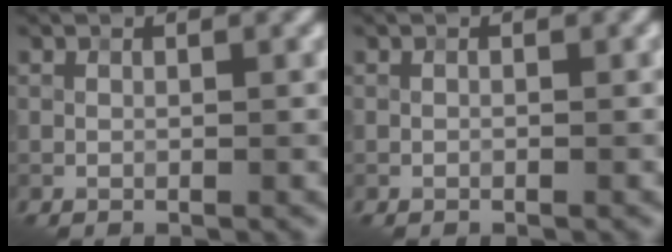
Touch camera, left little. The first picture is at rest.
{"total": 0.0}